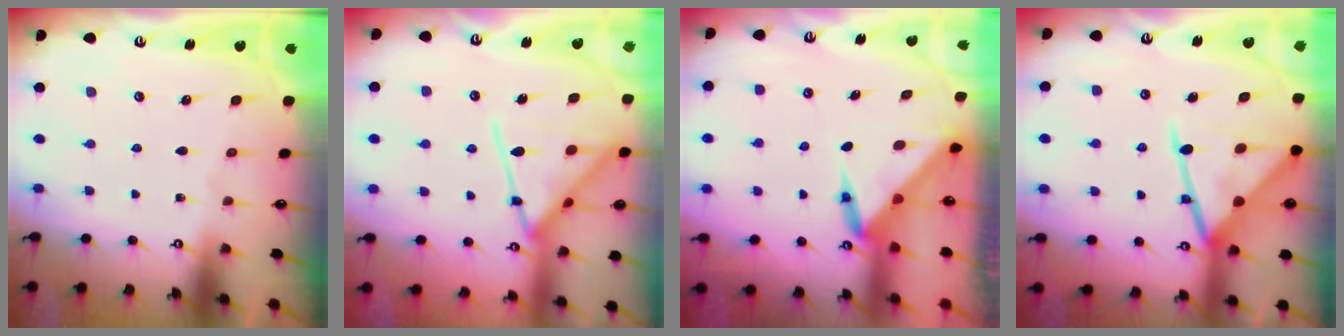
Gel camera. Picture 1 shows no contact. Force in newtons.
{"total": 16.4, "press": 16.3, "slide": 1.4}
{"total": 4.0, "press": 4.0, "slide": 0.2}
{"total": 17.5, "press": 17.4, "slide": 1.5}